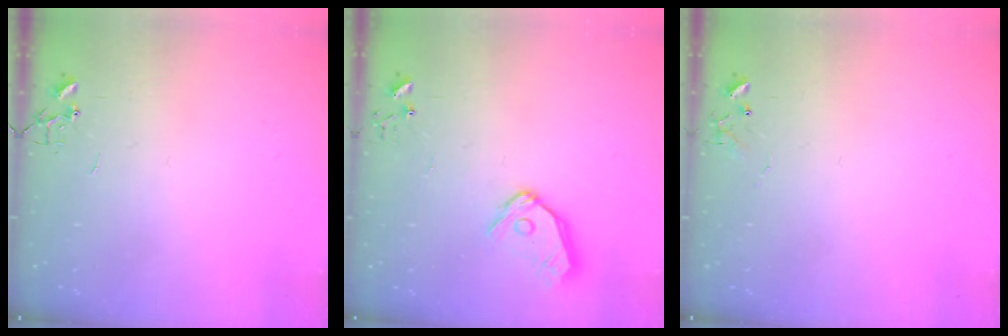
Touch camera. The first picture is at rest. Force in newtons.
{"total": 11.2, "press": 11.1, "slide": 1.3}
{"total": 5.9, "press": 5.9, "slide": 0.7}